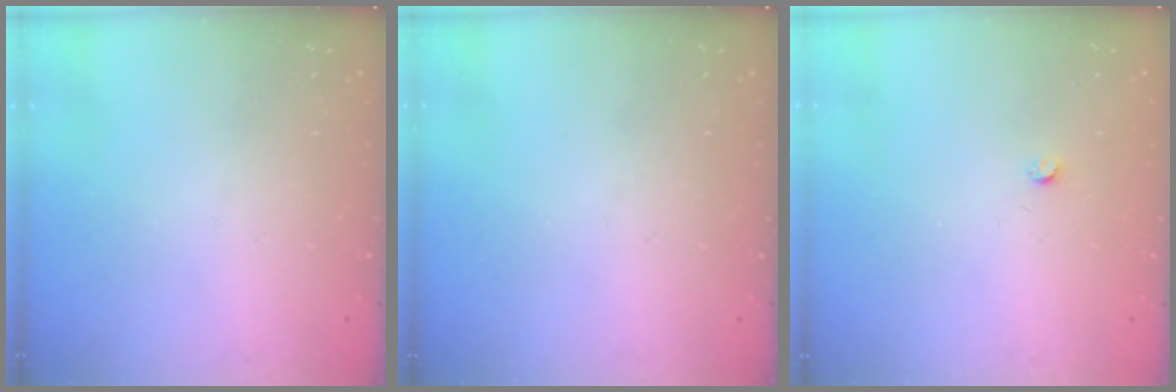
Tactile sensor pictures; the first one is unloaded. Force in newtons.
{"total": 0.0}
{"total": 2.5, "press": 2.5, "slide": 0.4}